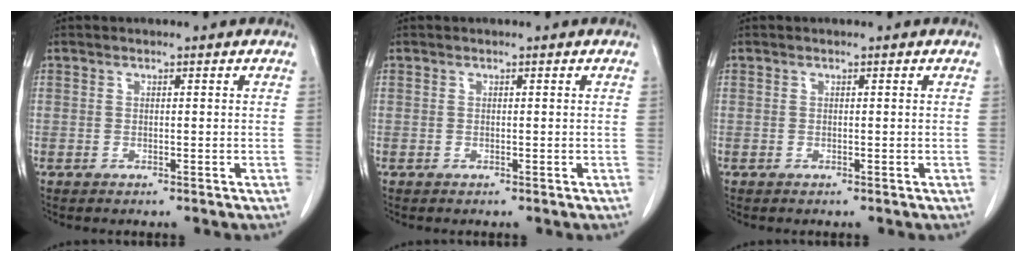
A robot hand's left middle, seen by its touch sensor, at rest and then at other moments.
{"total": 0.0}
{"total": 0.0}